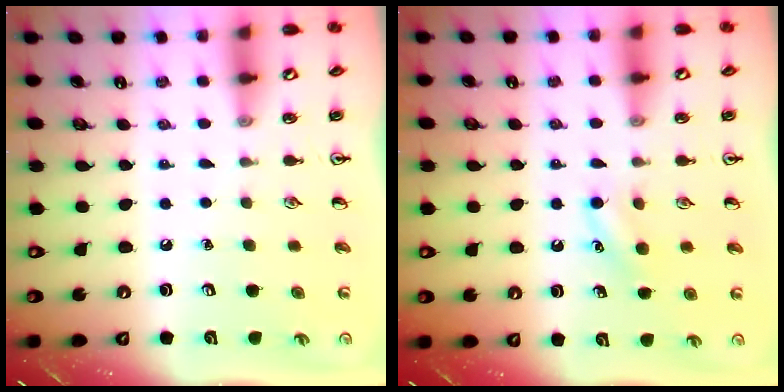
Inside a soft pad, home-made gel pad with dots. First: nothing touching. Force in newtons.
{"total": 5.8, "press": 5.6, "slide": 1.6}